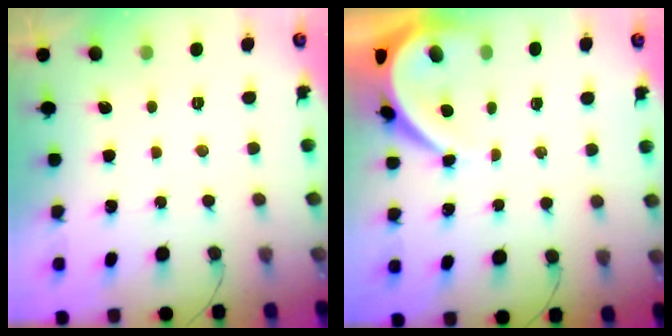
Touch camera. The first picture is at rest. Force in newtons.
{"total": 6.4, "press": 6.4, "slide": 0.5}